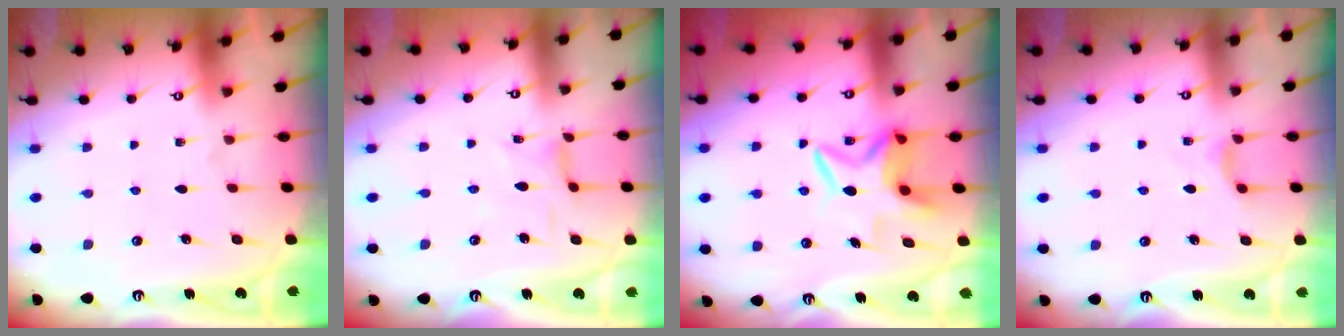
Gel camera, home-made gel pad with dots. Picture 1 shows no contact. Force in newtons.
{"total": 1.7, "press": 1.7, "slide": 0.4}
{"total": 7.1, "press": 7.0, "slide": 1.1}
{"total": 4.2, "press": 4.2, "slide": 0.7}